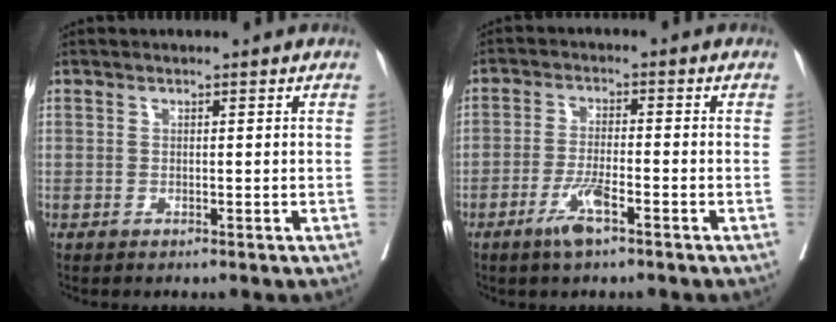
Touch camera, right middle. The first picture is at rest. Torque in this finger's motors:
{"motor_torque": [0.96, -0.72, 0.51, 0.12]}